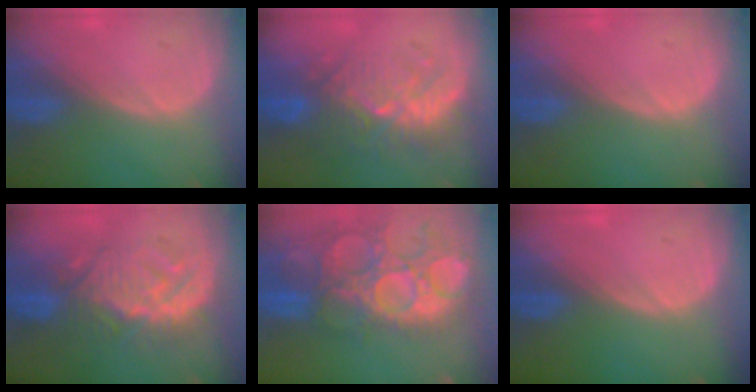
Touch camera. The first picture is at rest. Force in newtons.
{"total": 9.4, "press": 9.0, "slide": 2.7}
{"total": 0.0}
{"total": 9.5, "press": 9.4, "slide": 0.5}
{"total": 15.0, "press": 12.5, "slide": 8.2}
{"total": 0.0}